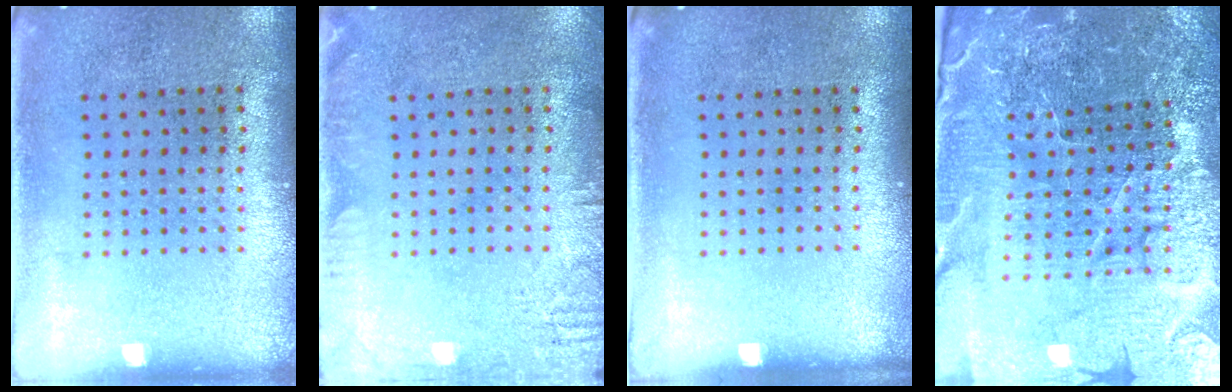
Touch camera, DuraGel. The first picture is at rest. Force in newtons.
{"total": 2.3, "press": 2.3, "slide": 0.2}
{"total": 0.0}
{"total": 5.5, "press": 5.2, "slide": 1.9}